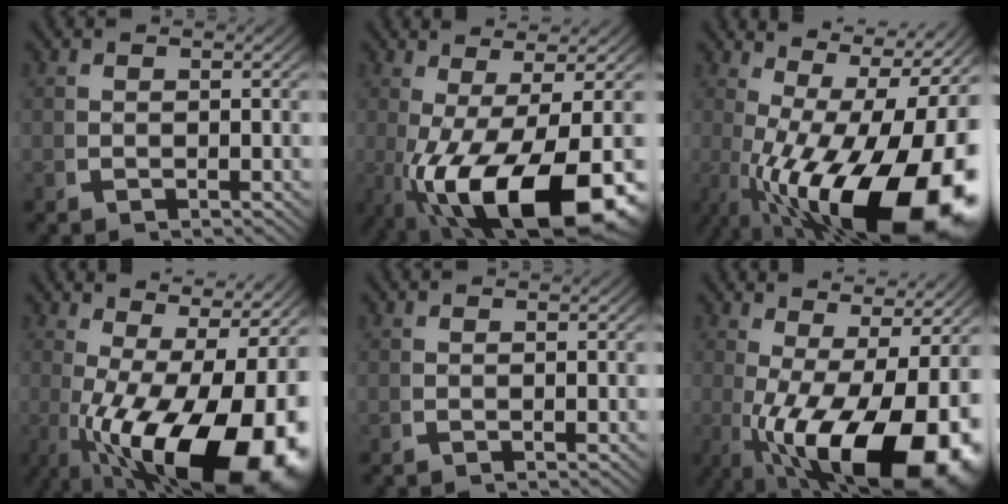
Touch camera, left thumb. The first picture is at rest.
{"total": 15.2, "force": [-3.5, 7.8, 12.6], "torque": [-0.236, -0.065, -0.016]}
{"total": 21.1, "force": [-2.4, 11.3, 17.6], "torque": [-0.280, -0.064, 0.003]}
{"total": 19.2, "force": [-2.9, 10.4, 15.8], "torque": [-0.254, -0.067, -0.004]}
{"total": 0.0}
{"total": 17.0, "force": [-2.9, 9.1, 14.1], "torque": [-0.232, -0.065, -0.008]}